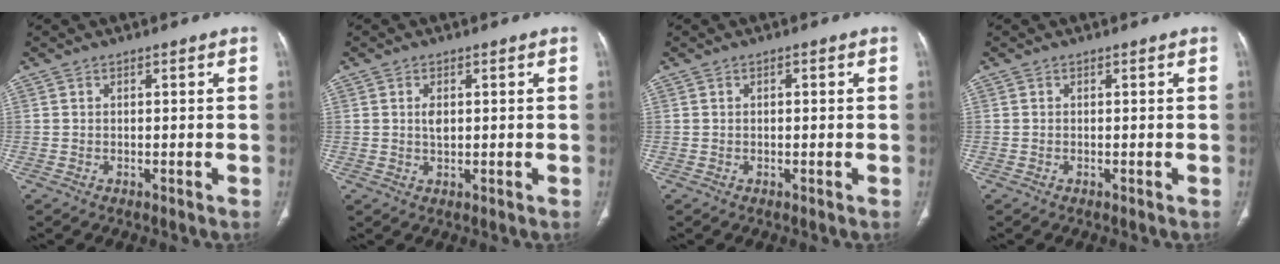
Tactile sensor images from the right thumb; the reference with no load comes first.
{"total": 2.1, "force": [0.4, 1.2, 1.6], "torque": [-0.027, -0.001, 0.009]}
{"total": 0.5, "force": [0.1, 0.3, 0.4], "torque": [-0.008, 0.001, 0.004]}
{"total": 0.0}